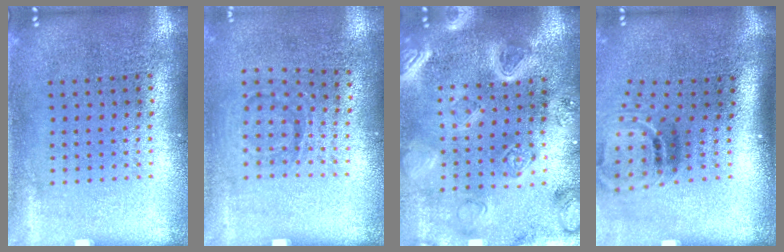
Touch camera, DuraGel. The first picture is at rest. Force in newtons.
{"total": 1.0, "press": 0.7, "slide": 0.7}
{"total": 4.0, "press": 3.6, "slide": 1.7}
{"total": 1.9, "press": 1.2, "slide": 1.5}